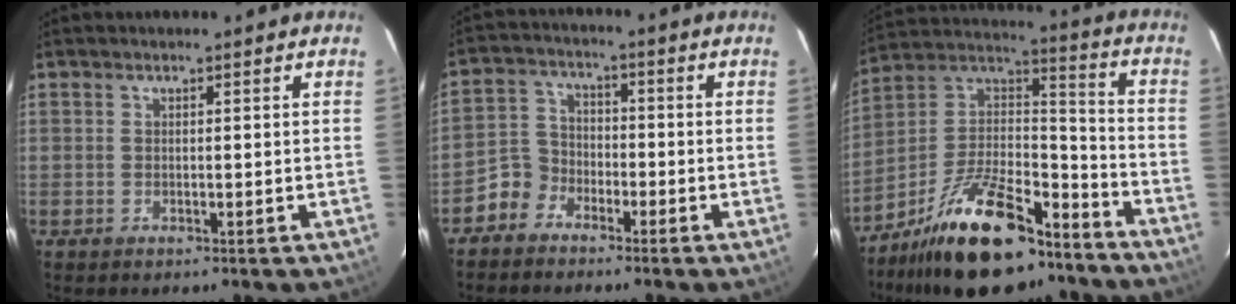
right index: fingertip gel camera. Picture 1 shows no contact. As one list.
[{"total": 5.4, "force": [-3.7, 3.8, 0.5], "torque": [-0.013, 0.026, -0.082]}, {"total": 23.6, "force": [-16.3, 9.6, 14.1], "torque": [-0.265, 0.018, -0.262]}]